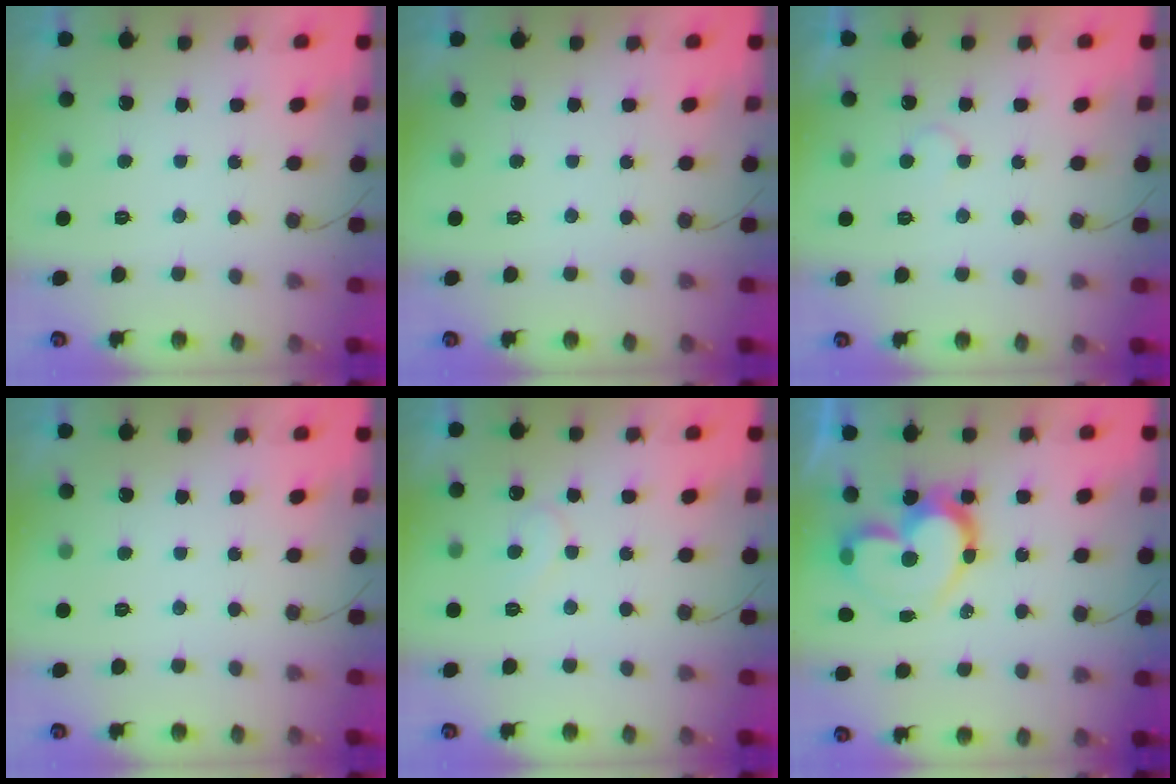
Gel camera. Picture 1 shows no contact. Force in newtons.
{"total": 0.0}
{"total": 3.2, "press": 3.2, "slide": 0.3}
{"total": 0.0}
{"total": 5.5, "press": 5.5, "slide": 0.5}
{"total": 16.5, "press": 16.5, "slide": 1.5}